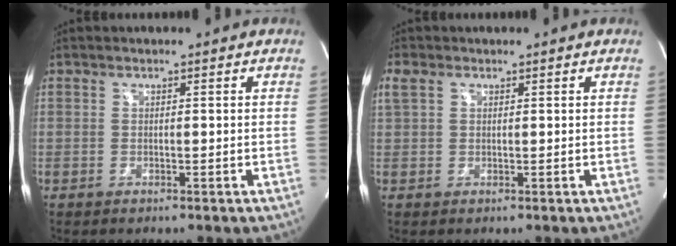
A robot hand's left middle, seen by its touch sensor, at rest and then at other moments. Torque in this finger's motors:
{"motor_torque": [2.08, -0.06, 1.05, 0.21]}